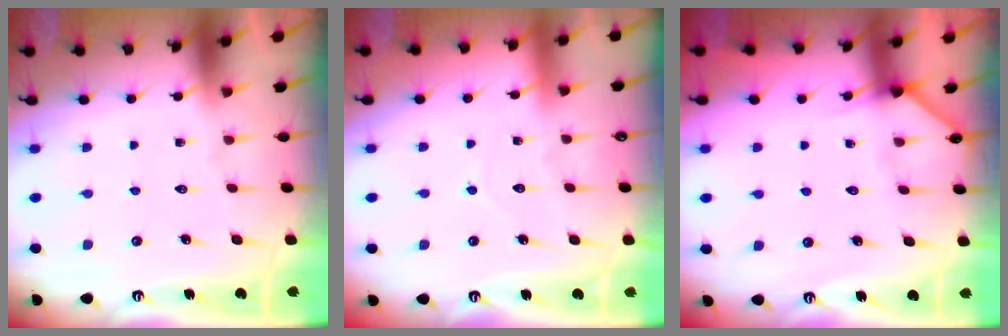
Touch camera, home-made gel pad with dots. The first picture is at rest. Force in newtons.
{"total": 3.0, "press": 3.0, "slide": 0.3}
{"total": 3.7, "press": 3.7, "slide": 0.5}